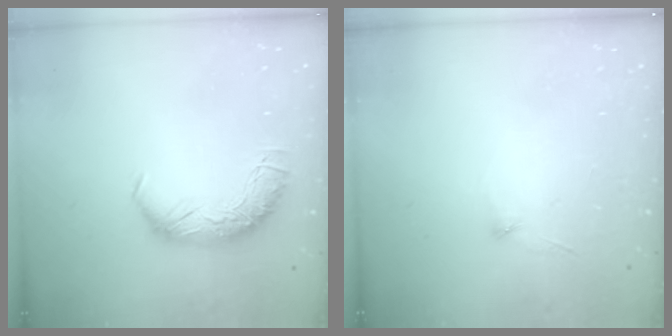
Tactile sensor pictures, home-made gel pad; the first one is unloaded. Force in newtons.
{"total": 8.3, "press": 8.3, "slide": 0.5}